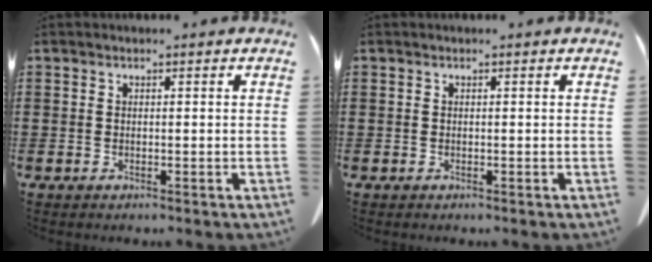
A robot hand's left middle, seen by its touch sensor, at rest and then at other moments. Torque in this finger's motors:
{"motor_torque": [0.00, 0.00, 0.00, 0.01]}